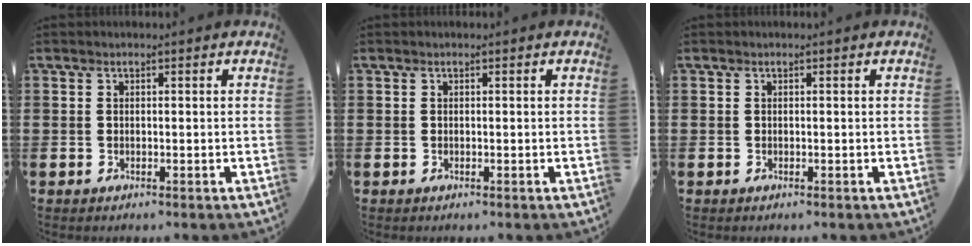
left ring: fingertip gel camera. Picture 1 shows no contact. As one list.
[{"total": 0.0}, {"total": 0.0}]